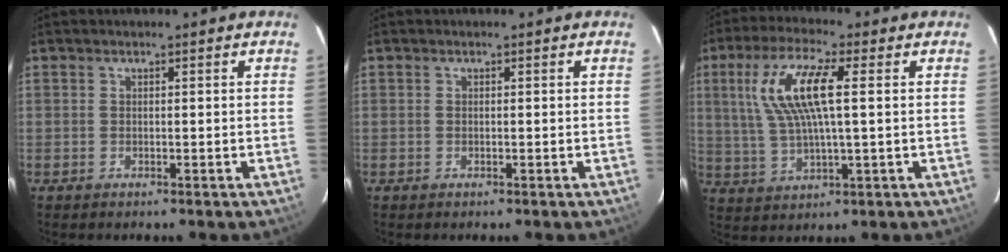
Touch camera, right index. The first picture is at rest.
{"total": 0.0}
{"total": 12.0, "force": [2.9, 2.9, 11.3], "torque": [-0.227, 0.011, 0.060]}